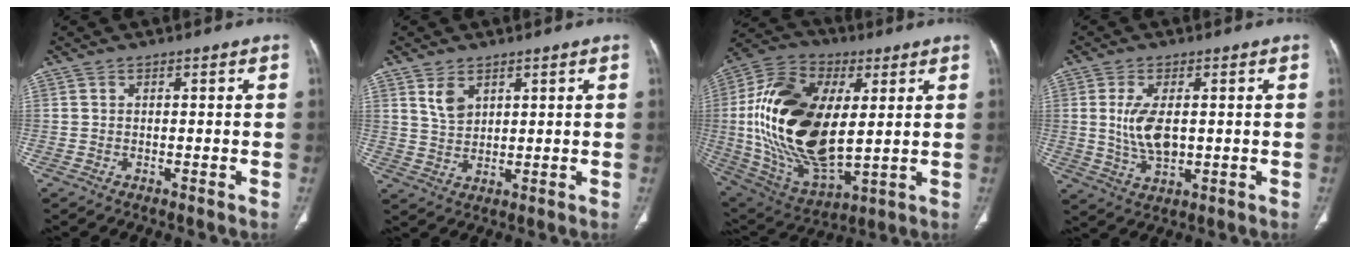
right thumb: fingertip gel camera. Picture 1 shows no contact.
{"total": 4.4, "force": [2.5, 2.7, 2.5], "torque": [-0.038, -0.016, 0.057]}
{"total": 28.8, "force": [3.0, 16.9, 23.2], "torque": [-0.425, -0.012, 0.062]}
{"total": 7.7, "force": [0.8, 3.8, 6.6], "torque": [-0.133, -0.011, 0.021]}